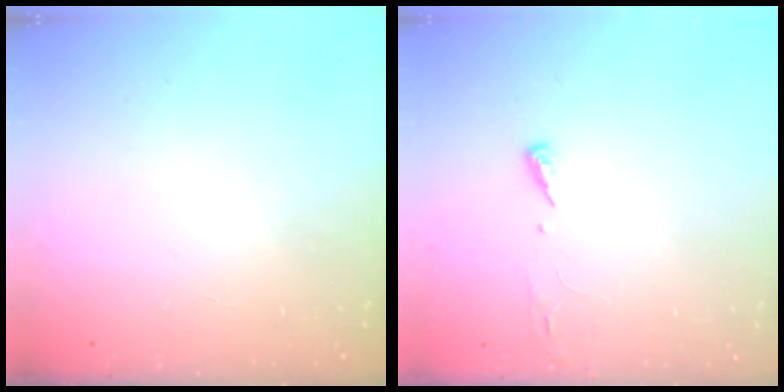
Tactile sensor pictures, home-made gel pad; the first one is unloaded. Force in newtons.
{"total": 2.9, "press": 2.9, "slide": 0.4}